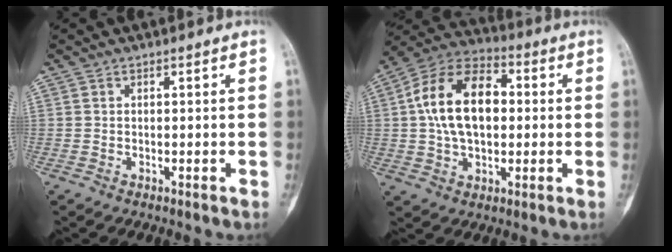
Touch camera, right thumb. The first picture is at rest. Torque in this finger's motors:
{"motor_torque": [0.22, 0.69, 0.76, -0.39, 0.41]}